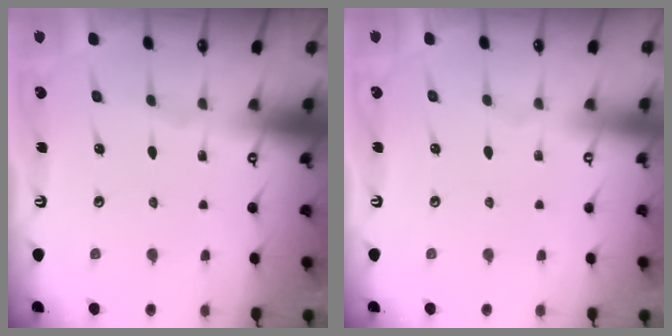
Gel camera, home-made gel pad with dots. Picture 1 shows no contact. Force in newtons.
{"total": 3.9, "press": 3.9, "slide": 0.1}